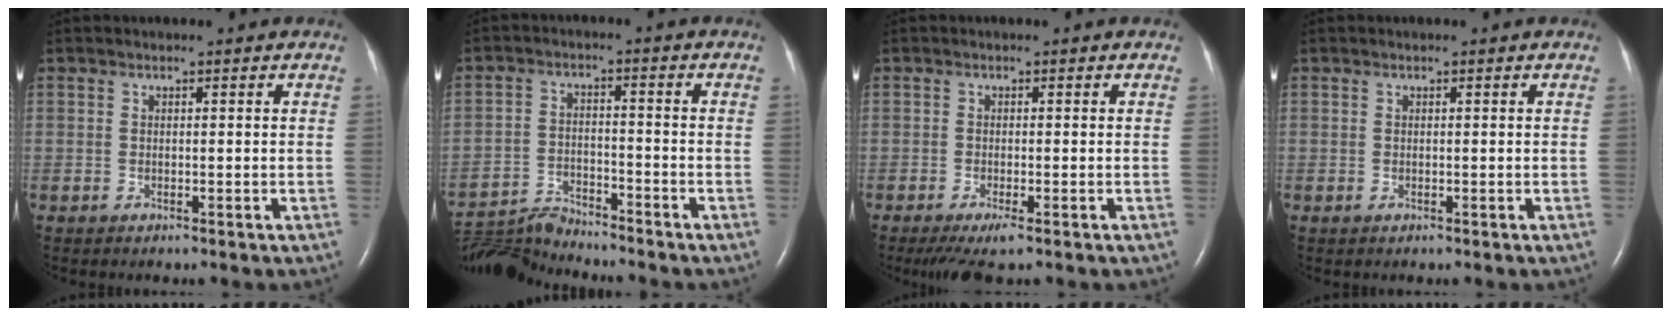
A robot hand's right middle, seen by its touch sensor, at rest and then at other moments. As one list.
[{"total": 6.8, "force": [-6.7, -0.5, -0.6], "torque": [0.001, -0.006, -0.123]}, {"total": 3.8, "force": [-2.3, 0.7, 2.9], "torque": [-0.055, -0.012, -0.039]}, {"total": 0.0}]